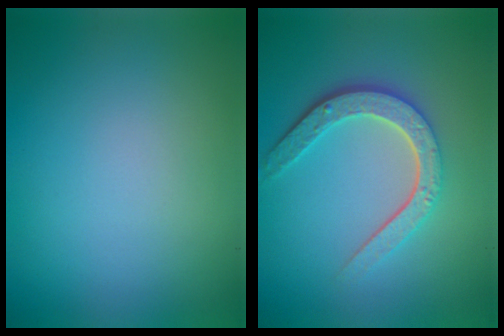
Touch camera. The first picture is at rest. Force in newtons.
{"total": 4.7, "press": 3.5, "slide": 3.1}